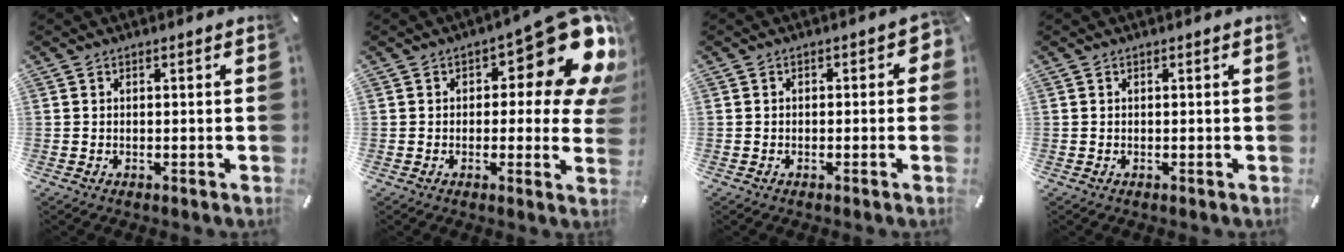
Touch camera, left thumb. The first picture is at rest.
{"total": 17.3, "force": [7.7, 6.9, 13.9], "torque": [-0.162, -0.064, 0.121]}
{"total": 2.0, "force": [-0.7, 1.3, 1.4], "torque": [-0.017, 0.005, -0.017]}
{"total": 0.0}